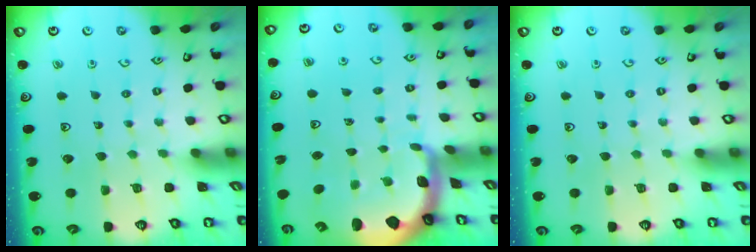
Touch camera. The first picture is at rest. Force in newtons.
{"total": 1.9, "press": 1.8, "slide": 0.5}
{"total": 0.0}